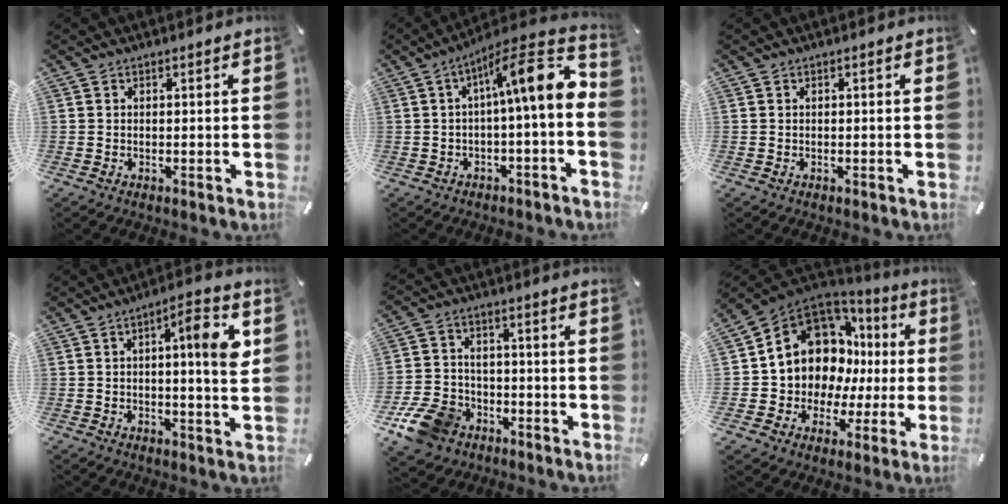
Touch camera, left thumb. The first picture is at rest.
{"total": 13.0, "force": [1.7, 2.5, 12.7], "torque": [-0.201, -0.010, 0.020]}
{"total": 0.0}
{"total": 9.8, "force": [2.2, 1.6, 9.4], "torque": [-0.138, -0.007, 0.025]}
{"total": 11.1, "force": [-5.8, 8.5, 4.3], "torque": [-0.086, 0.044, -0.102]}
{"total": 13.3, "force": [3.9, 11.2, 5.9], "torque": [-0.110, -0.043, 0.083]}